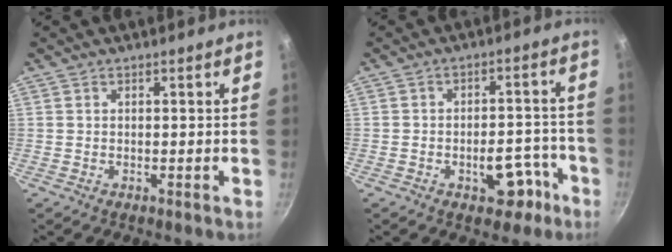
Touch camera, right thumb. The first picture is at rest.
{"total": 8.0, "force": [-4.1, 4.6, 5.1], "torque": [-0.044, 0.045, -0.048]}